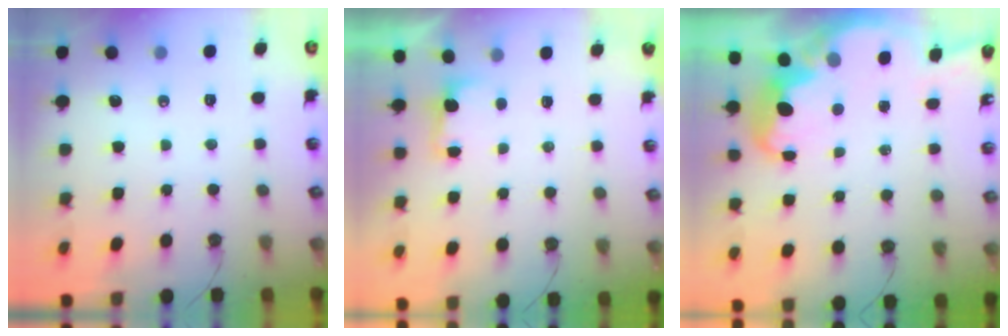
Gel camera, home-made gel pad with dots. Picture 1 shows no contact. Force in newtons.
{"total": 3.1, "press": 3.0, "slide": 0.9}
{"total": 6.6, "press": 6.6, "slide": 0.5}